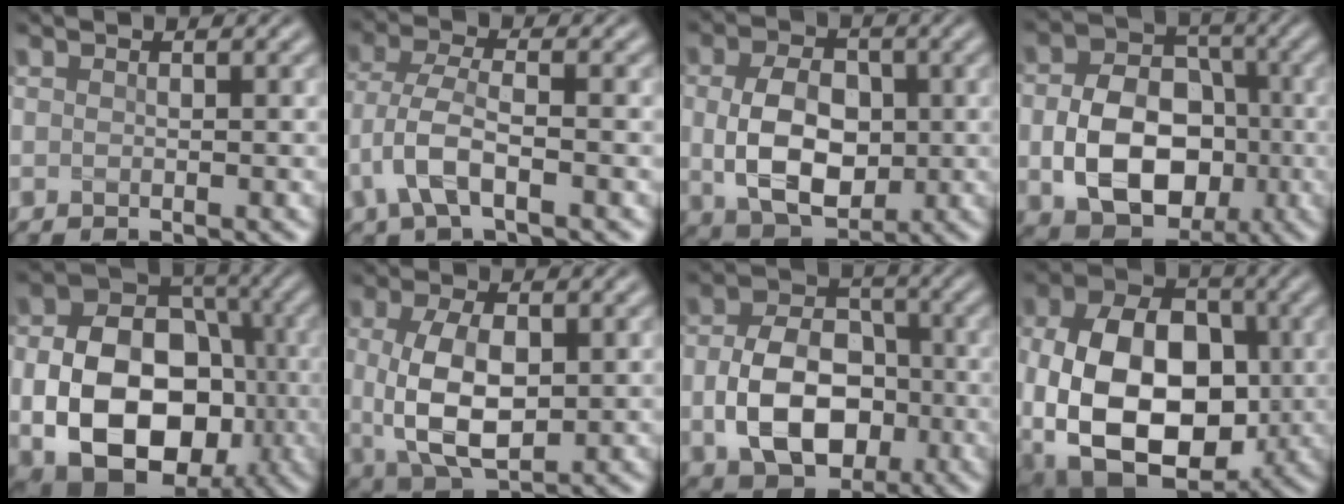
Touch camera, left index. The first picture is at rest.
{"total": 4.5, "force": [-1.6, 1.9, 3.7], "torque": [-0.086, 0.007, -0.039]}
{"total": 7.0, "force": [0.2, 4.8, 5.0], "torque": [-0.100, -0.001, 0.003]}
{"total": 9.0, "force": [-1.8, 6.8, 5.6], "torque": [-0.096, -0.003, -0.029]}
{"total": 13.0, "force": [-2.5, 9.6, 8.4], "torque": [-0.135, -0.017, -0.047]}
{"total": 6.8, "force": [0.6, 3.6, 5.7], "torque": [-0.122, 0.001, 0.012]}
{"total": 8.2, "force": [-1.6, 5.9, 5.5], "torque": [-0.102, -0.002, -0.026]}
{"total": 15.4, "force": [-1.2, 10.9, 10.9], "torque": [-0.187, -0.011, -0.013]}